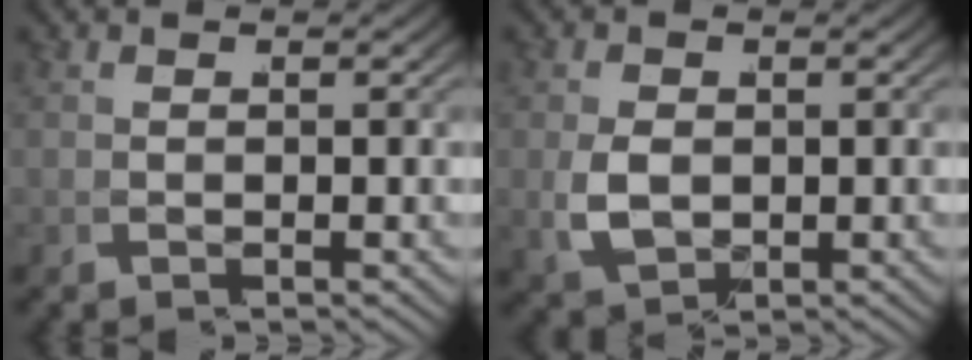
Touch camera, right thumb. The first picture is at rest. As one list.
[{"total": 4.1, "force": [0.0, 3.0, 2.8], "torque": [-0.075, -0.018, 0.019]}]